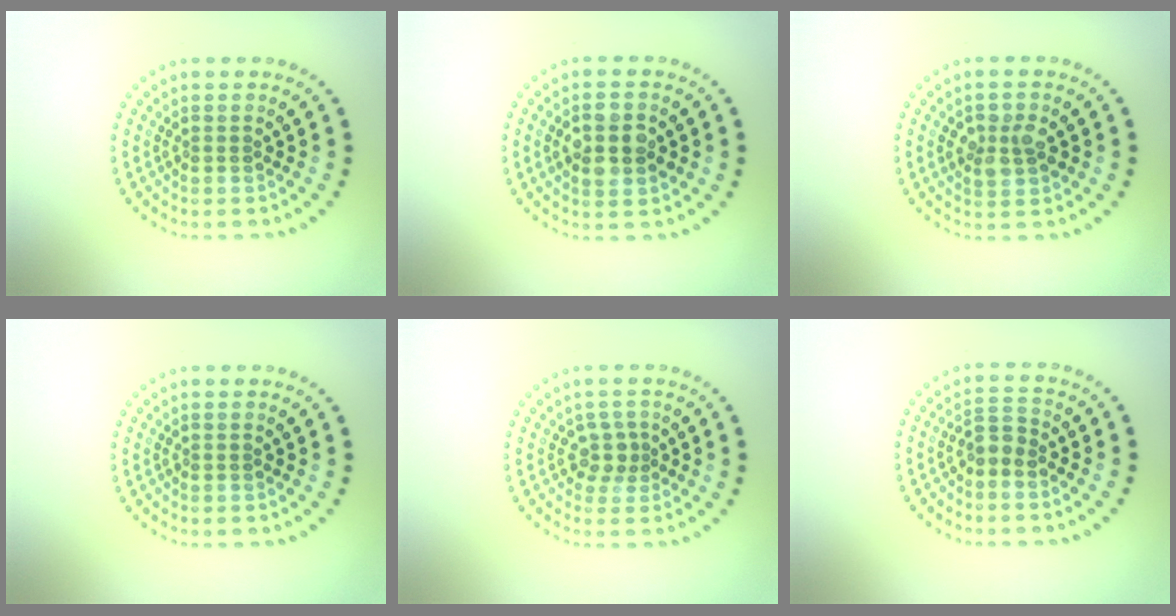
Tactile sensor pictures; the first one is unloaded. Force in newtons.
{"total": 3.7, "press": 3.7, "slide": 0.2}
{"total": 2.5, "press": 2.5, "slide": 0.5}
{"total": 0.0}
{"total": 1.8, "press": 1.5, "slide": 1.1}
{"total": 1.8, "press": 1.5, "slide": 0.9}